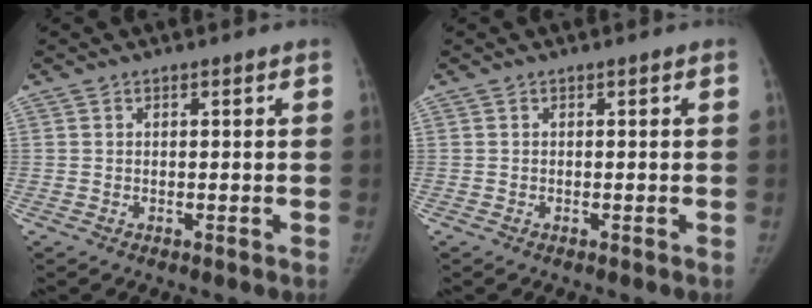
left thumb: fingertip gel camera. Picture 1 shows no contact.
{"total": 0.0}